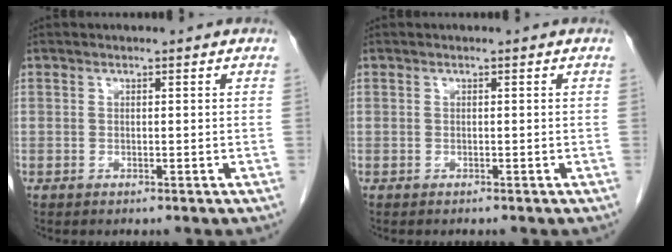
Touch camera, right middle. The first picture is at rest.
{"total": 0.0}